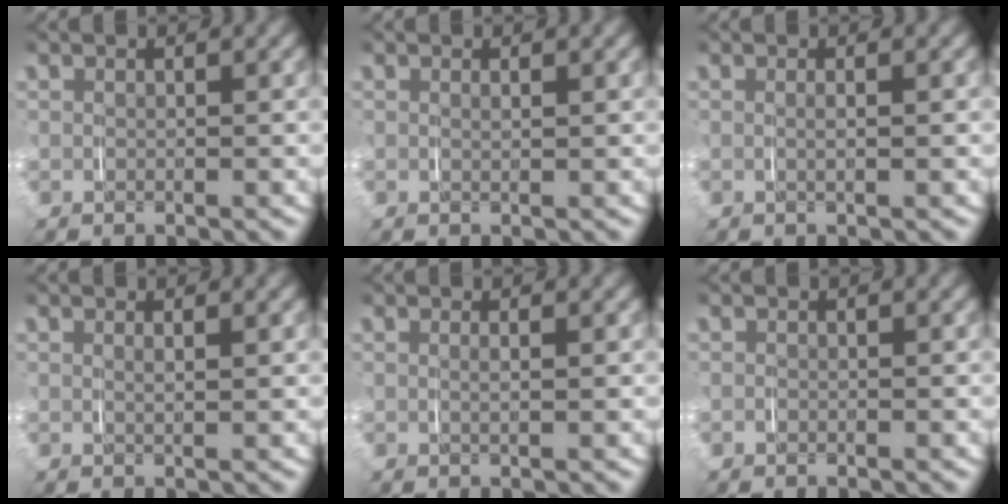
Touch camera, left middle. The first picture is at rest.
{"total": 0.7, "force": [0.4, -0.6, -0.2], "torque": [0.005, 0.002, 0.008]}
{"total": 0.8, "force": [0.1, -0.8, 0.0], "torque": [0.004, 0.002, 0.003]}
{"total": 1.1, "force": [0.6, -0.9, -0.2], "torque": [0.007, 0.005, 0.013]}
{"total": 1.0, "force": [0.4, -0.9, 0.0], "torque": [0.004, 0.004, 0.008]}
{"total": 0.7, "force": [-0.4, 0.6, 0.1], "torque": [-0.009, -0.003, -0.007]}